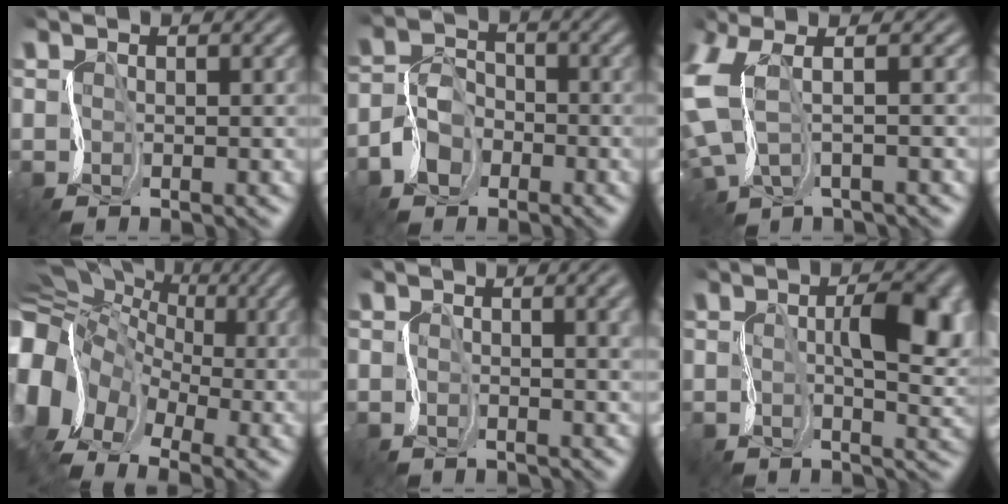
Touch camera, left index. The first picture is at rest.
{"total": 2.9, "force": [-1.9, 2.1, 0.6], "torque": [-0.027, 0.016, -0.048]}
{"total": 4.5, "force": [2.1, 1.6, 3.6], "torque": [-0.115, 0.008, 0.037]}
{"total": 15.7, "force": [-2.6, 12.6, 8.9], "torque": [-0.195, 0.023, -0.042]}
{"total": 4.5, "force": [0.8, 2.5, 3.6], "torque": [-0.044, 0.016, -0.002]}
{"total": 6.8, "force": [1.1, 2.6, 6.2], "torque": [-0.107, 0.009, 0.017]}